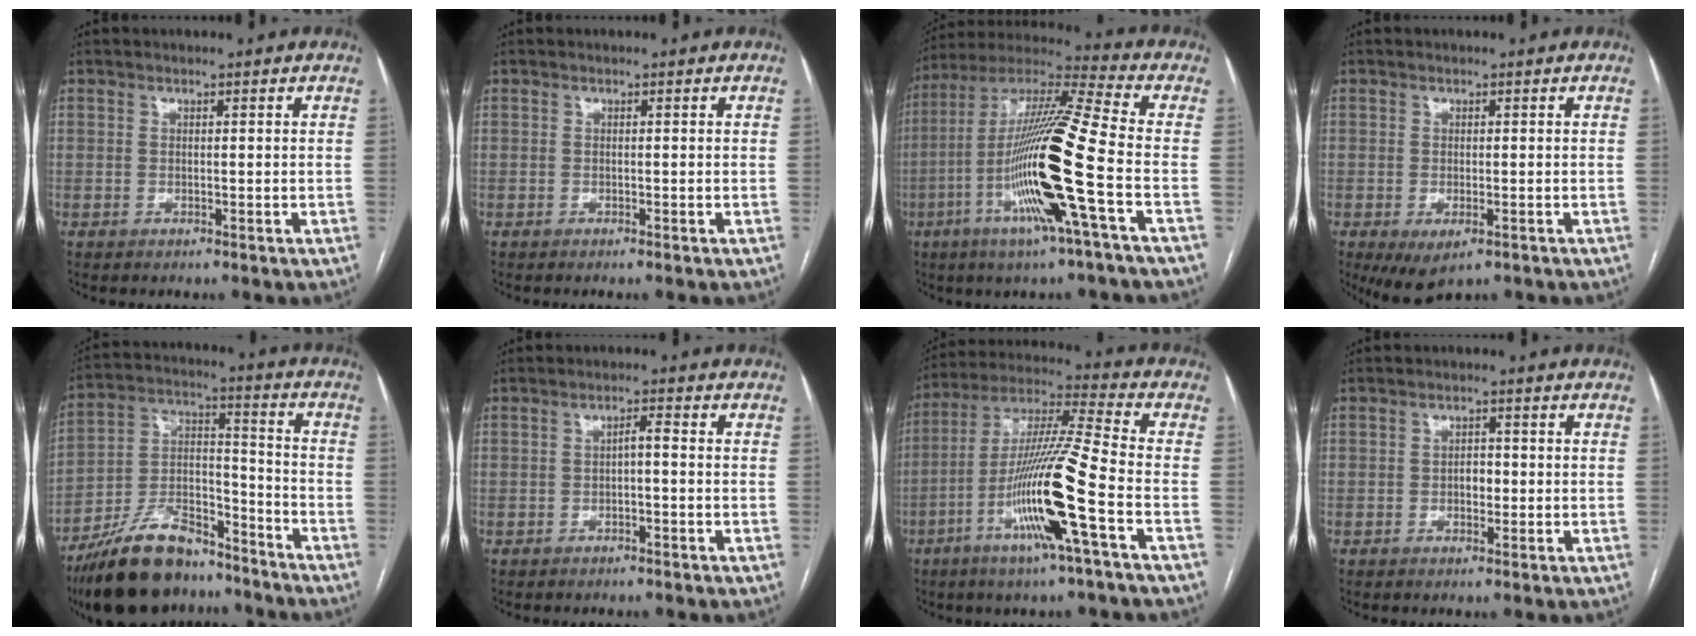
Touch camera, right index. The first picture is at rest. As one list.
[{"total": 0.0}, {"total": 19.4, "force": [-5.5, -0.8, 18.6], "torque": [-0.377, -0.017, -0.116]}, {"total": 4.9, "force": [-2.5, 2.1, 3.6], "torque": [-0.057, -0.012, -0.030]}, {"total": 17.9, "force": [-14.6, 6.3, 8.2], "torque": [-0.159, 0.025, -0.255]}, {"total": 1.8, "force": [-0.4, 0.4, 1.7], "torque": [-0.026, 0.006, -0.008]}, {"total": 16.6, "force": [-6.0, -1.0, 15.4], "torque": [-0.304, -0.010, -0.116]}, {"total": 2.1, "force": [-0.4, 1.3, 1.6], "torque": [-0.021, 0.005, -0.005]}]